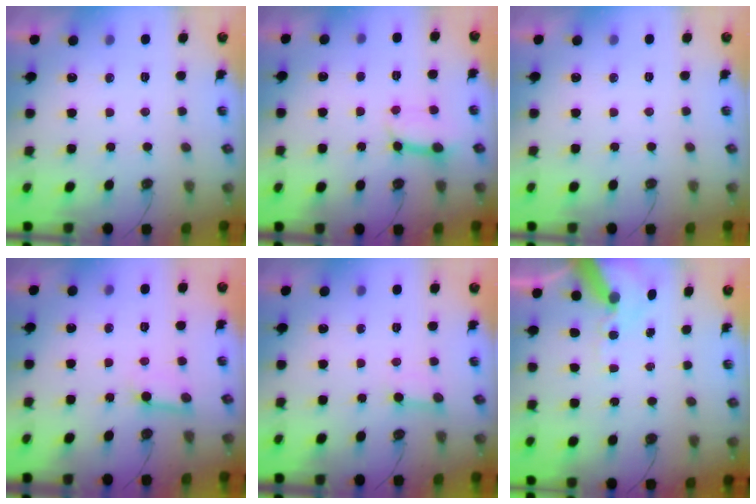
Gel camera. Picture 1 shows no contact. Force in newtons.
{"total": 8.9, "press": 8.8, "slide": 0.7}
{"total": 0.0}
{"total": 3.9, "press": 3.9, "slide": 0.2}
{"total": 2.7, "press": 2.7, "slide": 0.2}
{"total": 10.2, "press": 10.1, "slide": 1.5}